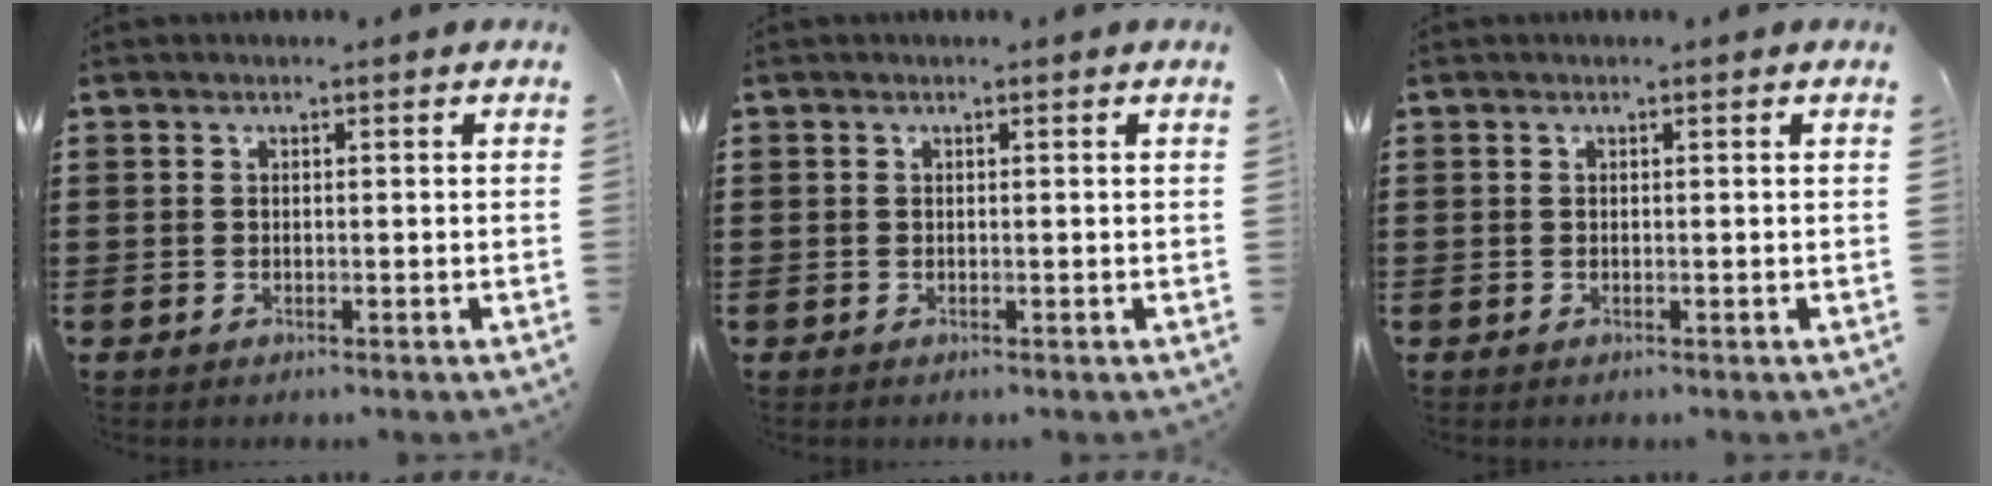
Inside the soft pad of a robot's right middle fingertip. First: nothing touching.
{"total": 0.0}
{"total": 0.0}